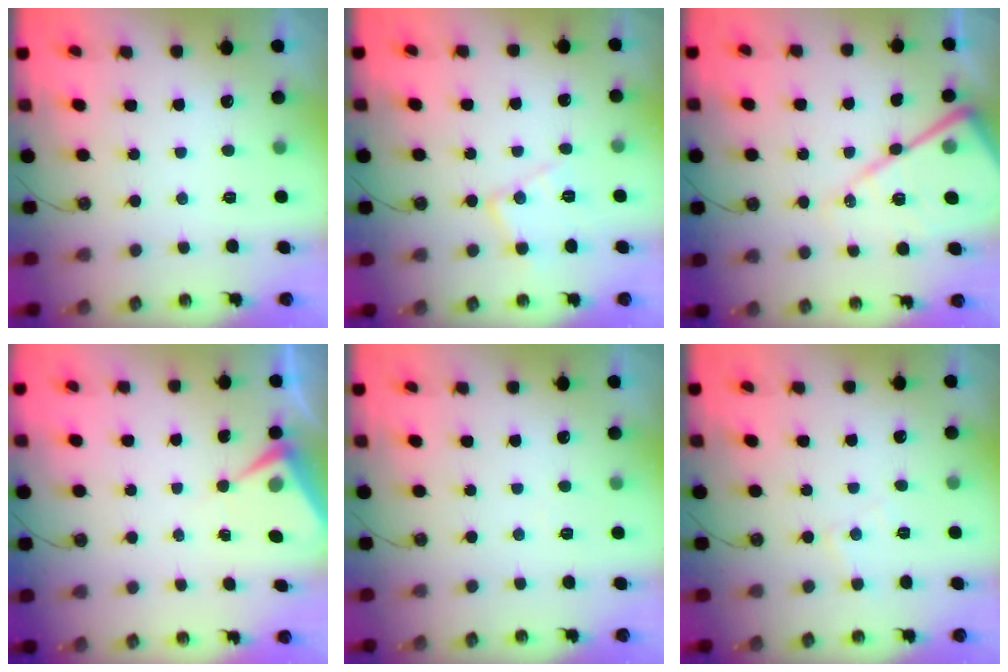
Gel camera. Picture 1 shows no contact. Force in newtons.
{"total": 10.3, "press": 10.3, "slide": 0.2}
{"total": 17.6, "press": 17.5, "slide": 1.6}
{"total": 5.3, "press": 5.3, "slide": 0.6}
{"total": 2.7, "press": 2.7, "slide": 0.5}
{"total": 5.0, "press": 4.9, "slide": 0.7}